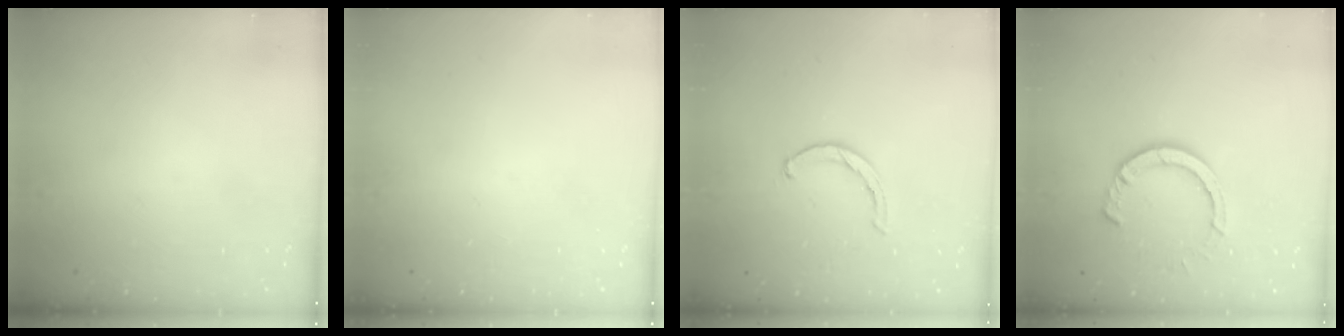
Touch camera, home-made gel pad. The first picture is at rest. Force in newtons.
{"total": 0.0}
{"total": 2.3, "press": 2.2, "slide": 0.5}
{"total": 8.5, "press": 8.4, "slide": 1.0}